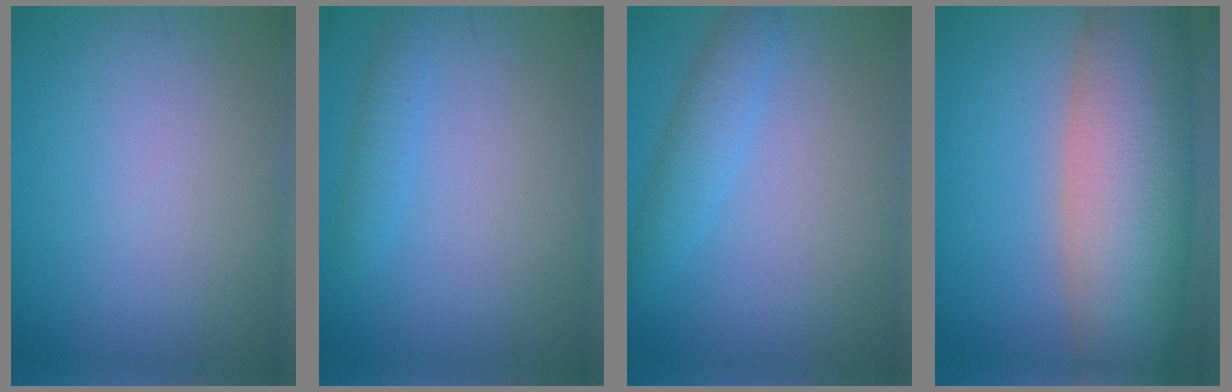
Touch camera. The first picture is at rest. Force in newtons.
{"total": 1.6, "press": 1.6, "slide": 0.0}
{"total": 2.7, "press": 2.7, "slide": 0.1}
{"total": 13.2, "press": 13.2, "slide": 0.7}